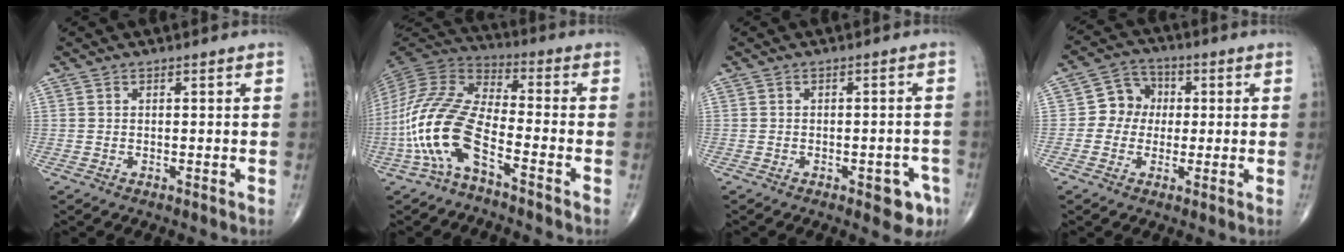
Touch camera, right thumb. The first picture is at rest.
{"total": 15.7, "force": [-6.7, 5.8, 13.0], "torque": [-0.292, 0.051, -0.137]}
{"total": 5.2, "force": [-2.5, 2.4, 3.8], "torque": [-0.024, 0.013, -0.027]}
{"total": 6.6, "force": [0.1, 6.1, 2.7], "torque": [-0.011, 0.016, -0.014]}